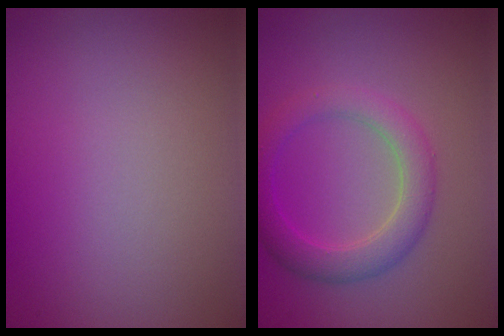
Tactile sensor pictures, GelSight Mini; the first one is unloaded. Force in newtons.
{"total": 3.6, "press": 3.6, "slide": 0.3}